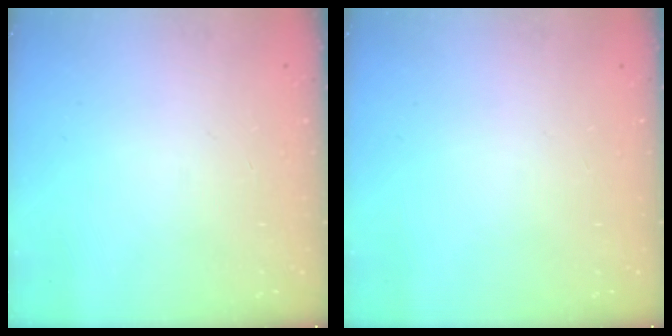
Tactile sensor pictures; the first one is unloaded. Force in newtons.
{"total": 0.0}